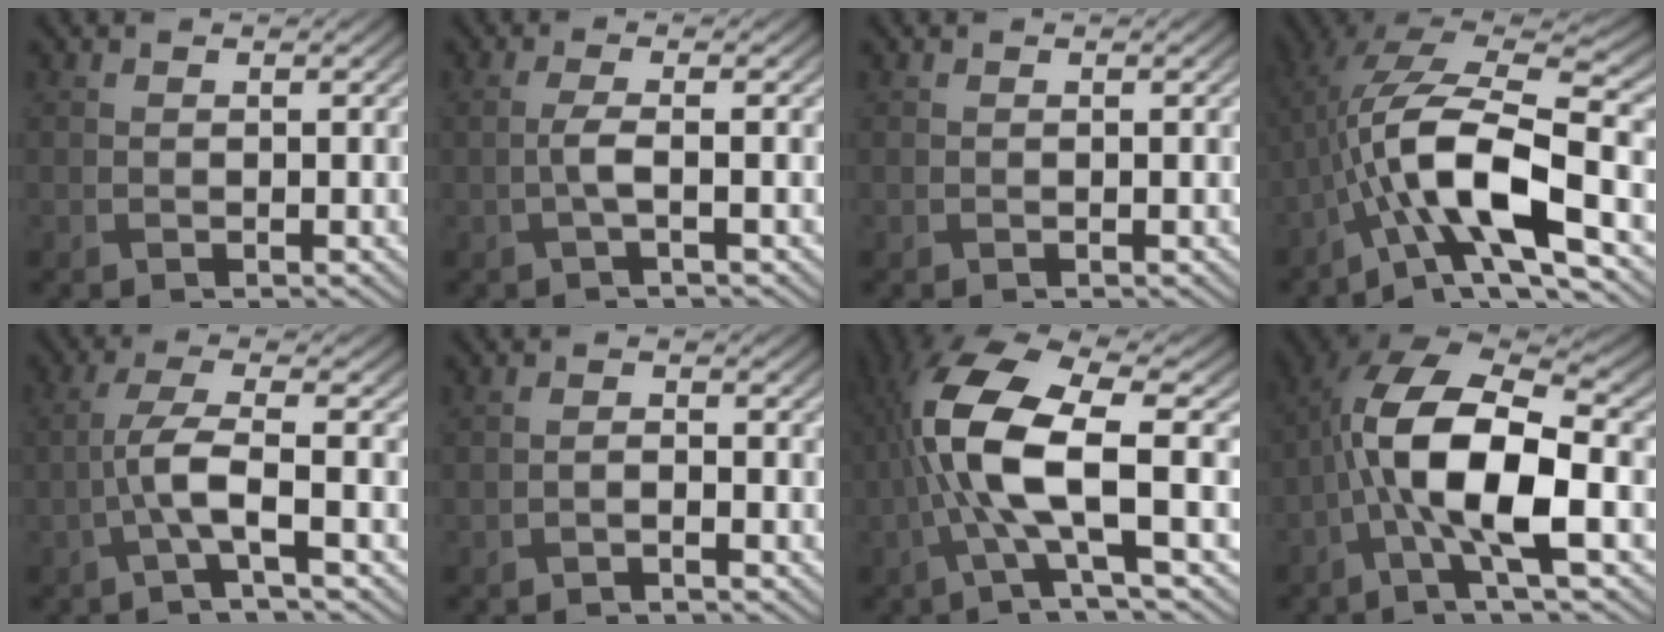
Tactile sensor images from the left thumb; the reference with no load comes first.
{"total": 2.2, "force": [-0.4, 0.2, 2.2], "torque": [-0.049, 0.008, -0.016]}
{"total": 0.0}
{"total": 14.2, "force": [-4.3, 4.8, 12.7], "torque": [-0.241, 0.009, -0.080]}
{"total": 5.1, "force": [-1.7, 0.7, 4.8], "torque": [-0.103, 0.016, -0.049]}
{"total": 1.1, "force": [-0.9, 0.2, 0.6], "torque": [-0.013, 0.003, -0.019]}
{"total": 10.3, "force": [-1.0, 2.8, 9.8], "torque": [-0.216, 0.016, -0.021]}
{"total": 11.7, "force": [-2.4, 4.1, 10.6], "torque": [-0.215, 0.008, -0.052]}